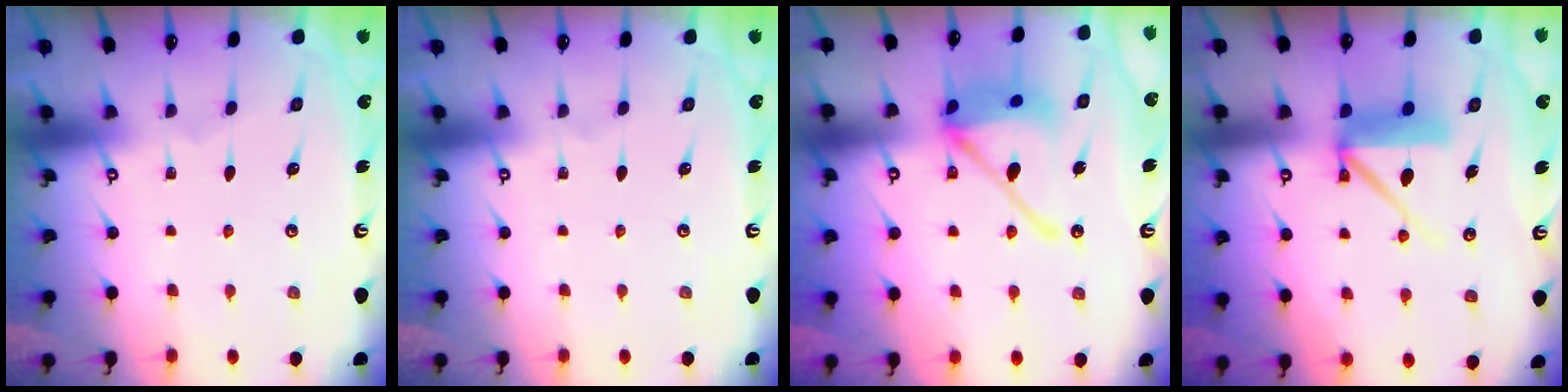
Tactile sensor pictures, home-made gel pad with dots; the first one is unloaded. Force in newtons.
{"total": 0.0}
{"total": 15.9, "press": 15.7, "slide": 2.3}
{"total": 9.6, "press": 9.5, "slide": 1.0}